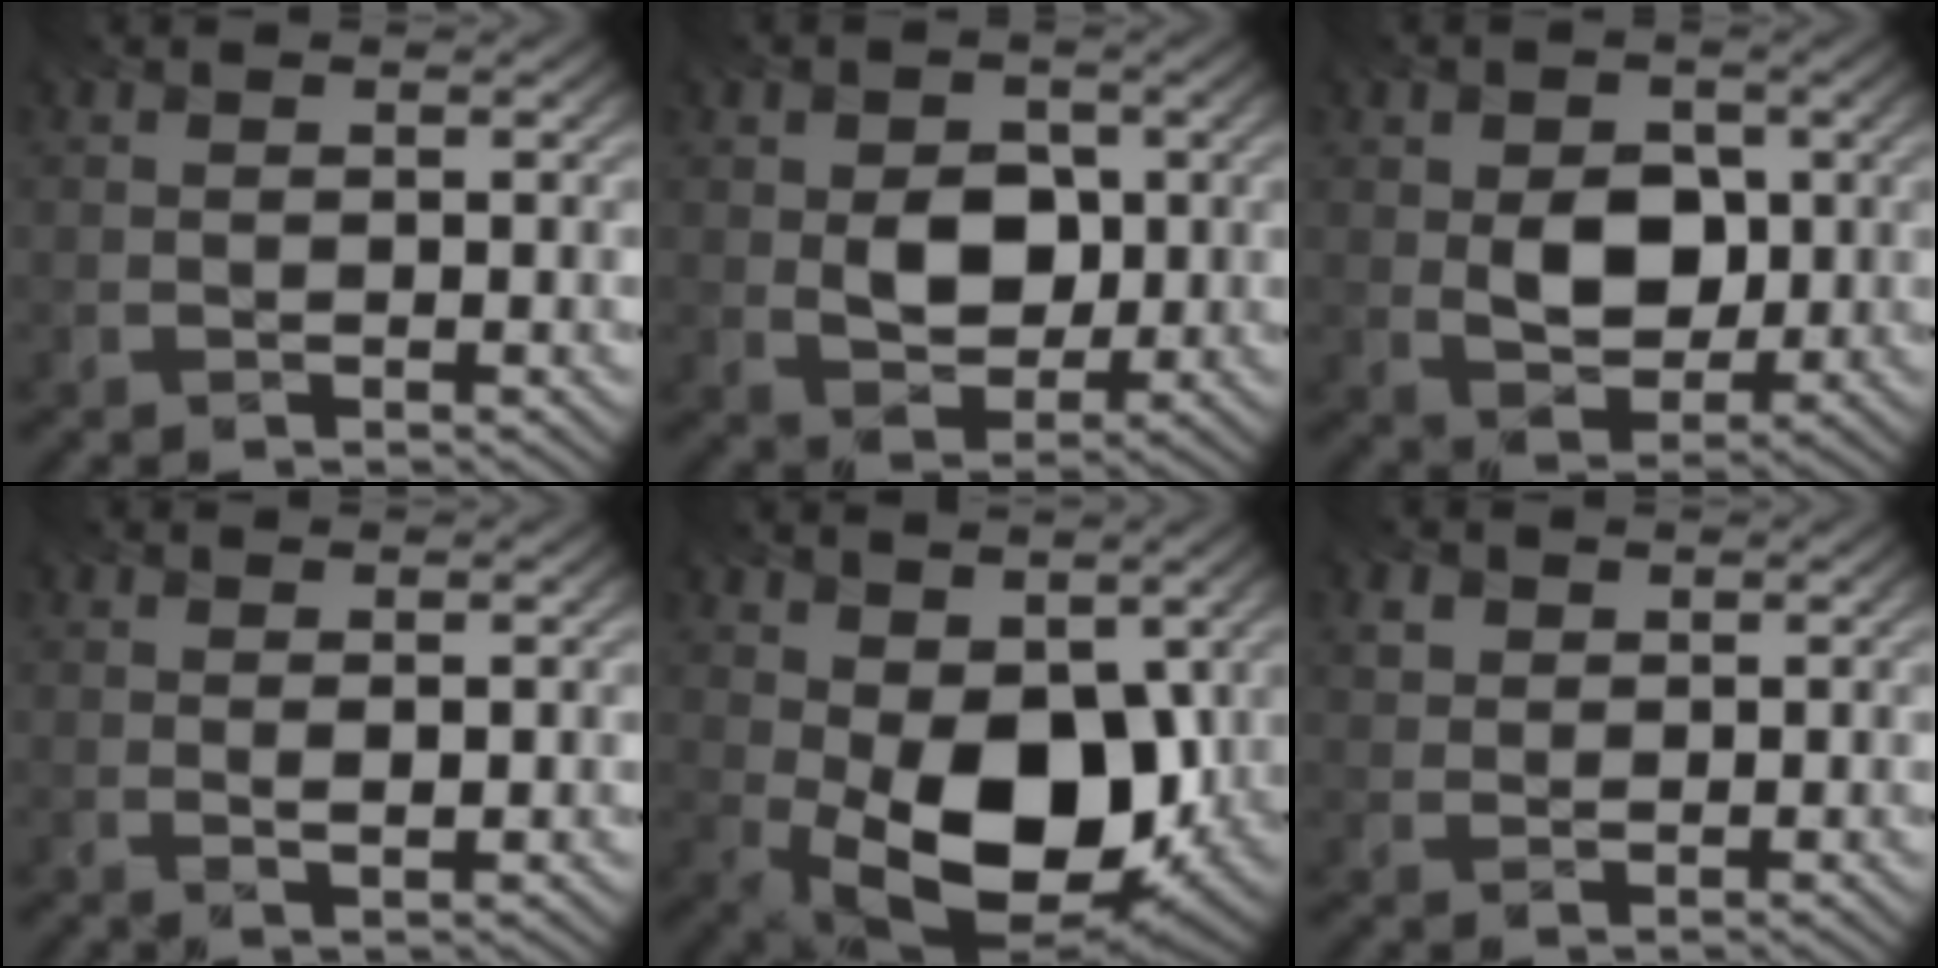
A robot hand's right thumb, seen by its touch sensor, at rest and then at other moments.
{"total": 5.5, "force": [-0.3, 4.2, 3.5], "torque": [-0.064, -0.007, -0.005]}
{"total": 6.0, "force": [-0.2, 4.5, 4.0], "torque": [-0.075, -0.009, -0.001]}
{"total": 1.3, "force": [0.6, 0.4, 1.1], "torque": [-0.016, -0.004, 0.013]}
{"total": 14.1, "force": [0.0, 8.7, 11.1], "torque": [-0.187, -0.034, 0.011]}
{"total": 1.7, "force": [0.9, 1.4, 0.2], "torque": [-0.008, 0.000, 0.025]}